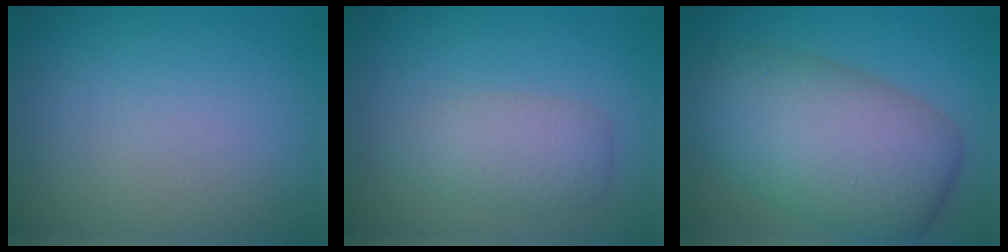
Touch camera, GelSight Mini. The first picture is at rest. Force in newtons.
{"total": 3.0, "press": 3.0, "slide": 0.3}
{"total": 10.3, "press": 10.3, "slide": 0.3}